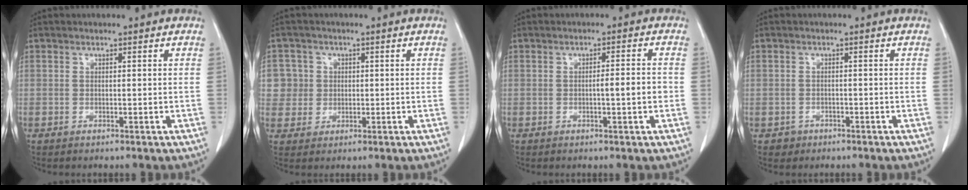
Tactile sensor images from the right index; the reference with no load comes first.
{"total": 5.3, "force": [1.0, 5.2, 0.1], "torque": [0.009, 0.013, 0.021]}
{"total": 3.0, "force": [-0.6, 0.2, 2.9], "torque": [-0.046, 0.000, -0.009]}
{"total": 1.9, "force": [-1.0, 1.6, -0.1], "torque": [0.000, 0.008, -0.016]}